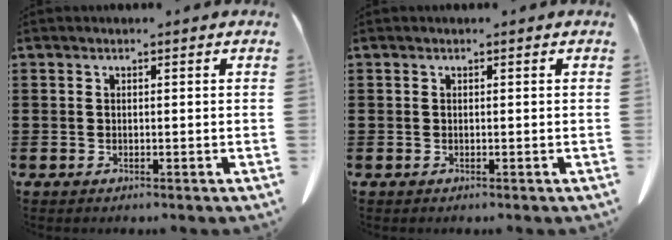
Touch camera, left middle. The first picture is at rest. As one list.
[{"total": 0.0}]